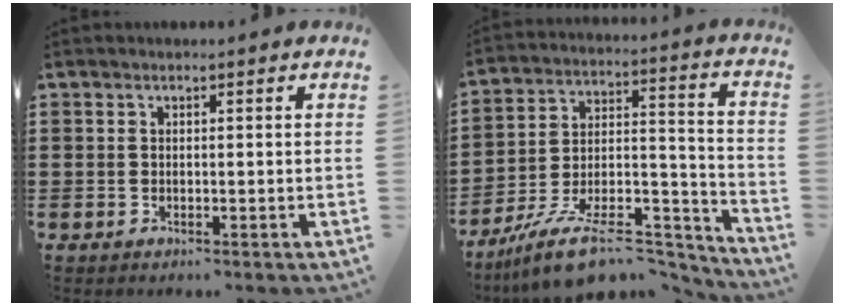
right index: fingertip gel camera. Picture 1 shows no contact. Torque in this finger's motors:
{"motor_torque": [-1.37, 0.76, -1.05, -0.21]}